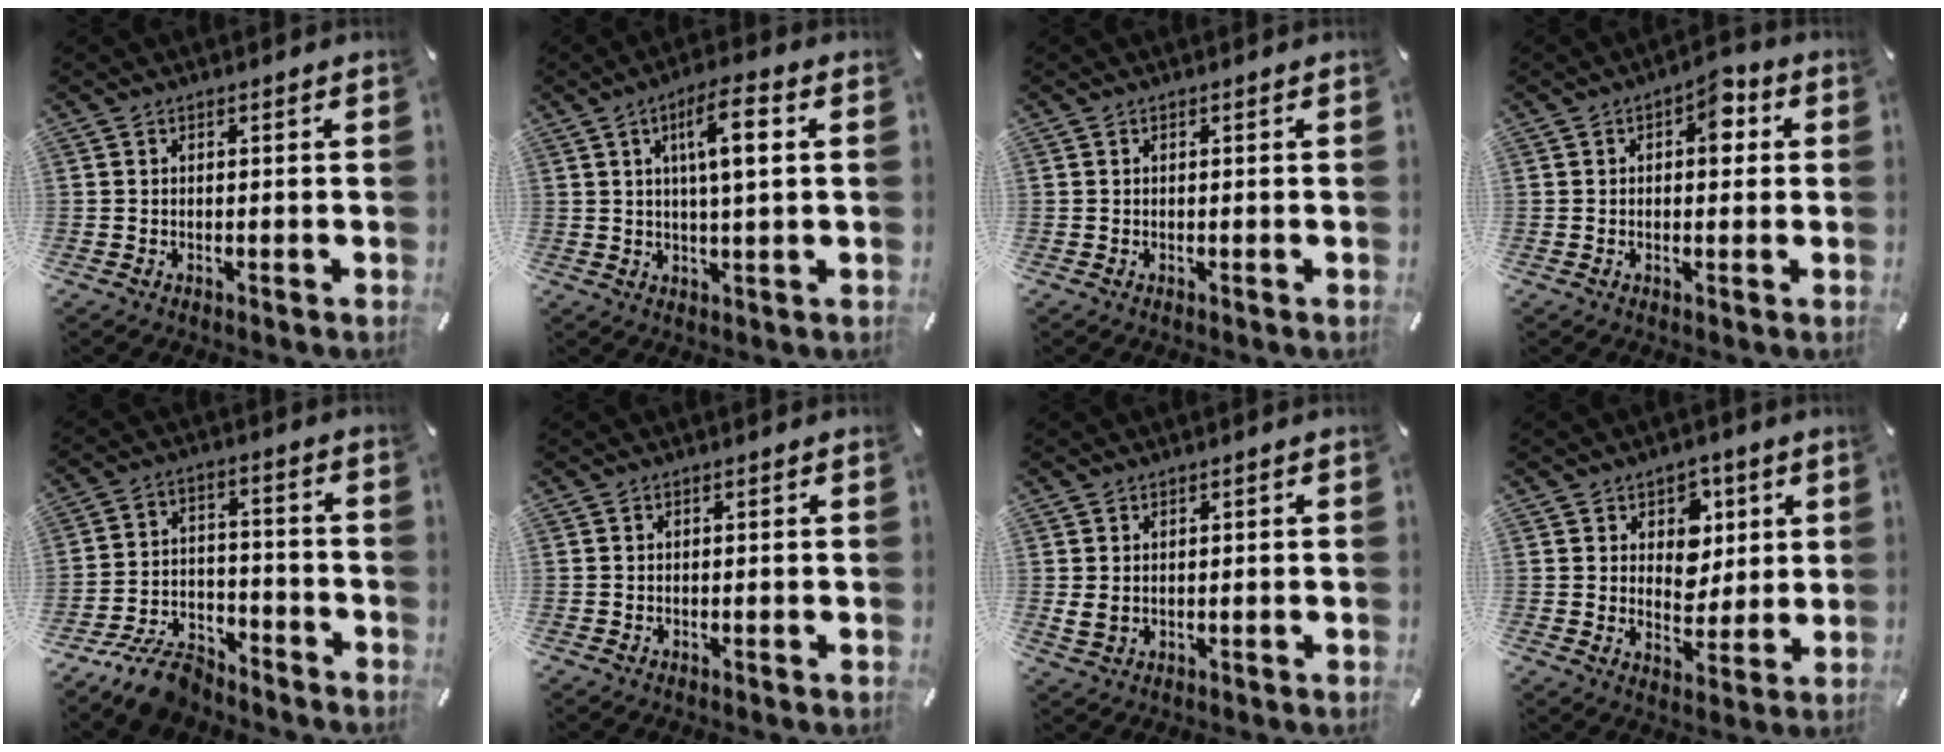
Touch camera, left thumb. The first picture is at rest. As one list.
[{"total": 9.5, "force": [2.5, 2.1, 9.0], "torque": [-0.157, 0.004, 0.035]}, {"total": 0.0}, {"total": 5.6, "force": [1.1, 3.1, 4.6], "torque": [-0.045, -0.004, 0.007]}, {"total": 10.4, "force": [-8.7, 4.4, 3.8], "torque": [-0.059, 0.055, -0.161]}, {"total": 0.0}, {"total": 2.5, "force": [0.5, 1.9, 1.6], "torque": [-0.023, 0.000, 0.008]}, {"total": 8.1, "force": [3.0, 7.0, 2.7], "torque": [-0.033, -0.019, 0.053]}]